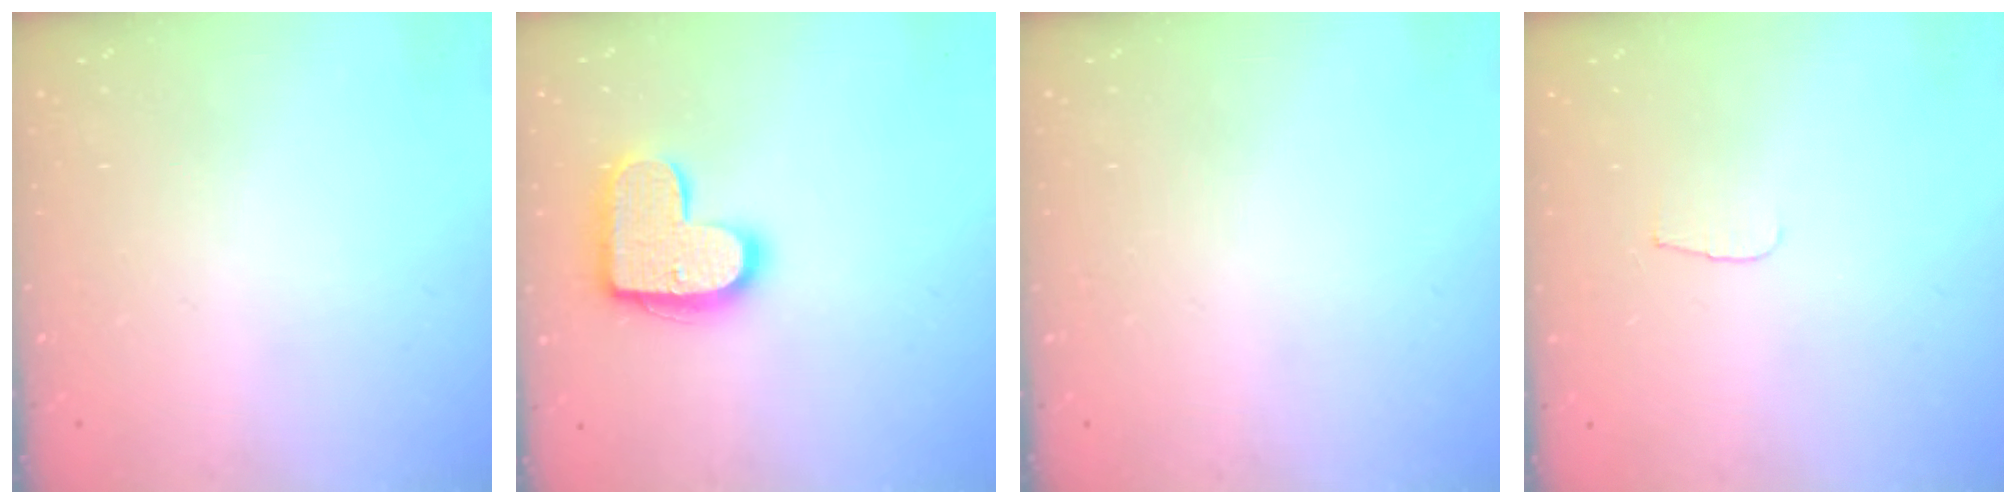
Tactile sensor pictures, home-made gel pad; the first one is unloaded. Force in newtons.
{"total": 15.5, "press": 15.5, "slide": 0.8}
{"total": 0.0}
{"total": 3.3, "press": 3.3, "slide": 0.4}